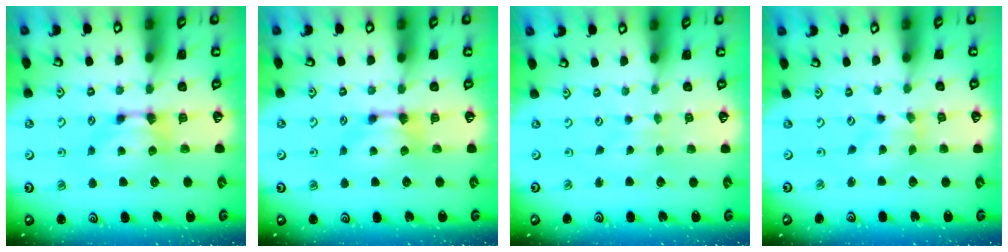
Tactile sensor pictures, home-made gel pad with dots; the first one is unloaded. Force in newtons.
{"total": 0.0}
{"total": 4.2, "press": 4.2, "slide": 0.1}
{"total": 1.7, "press": 1.3, "slide": 1.1}